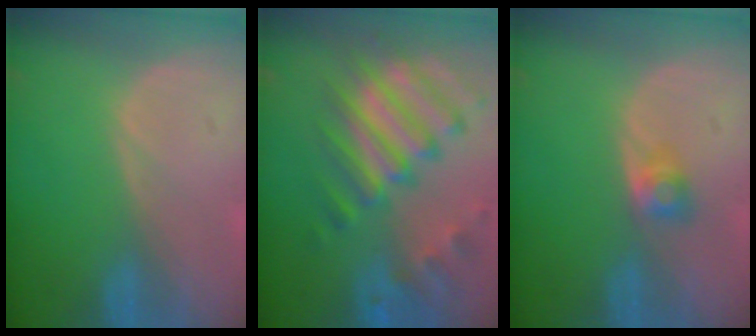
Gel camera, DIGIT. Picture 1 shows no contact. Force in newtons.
{"total": 11.4, "press": 9.9, "slide": 5.7}
{"total": 2.7, "press": 2.4, "slide": 1.1}